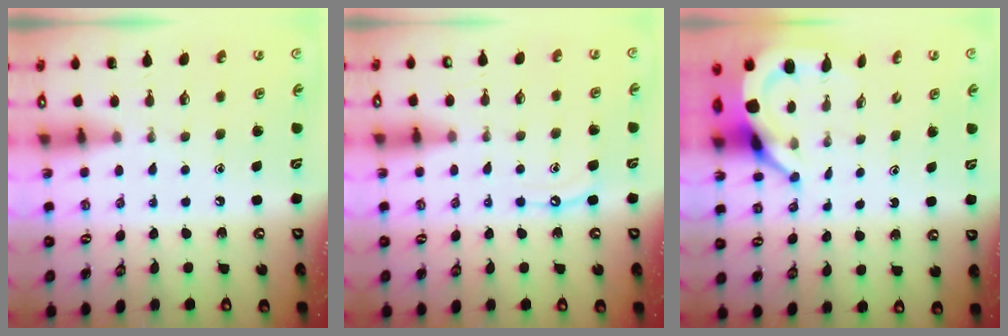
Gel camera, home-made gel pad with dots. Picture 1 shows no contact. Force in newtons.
{"total": 6.0, "press": 6.0, "slide": 0.6}
{"total": 5.4, "press": 5.4, "slide": 0.8}